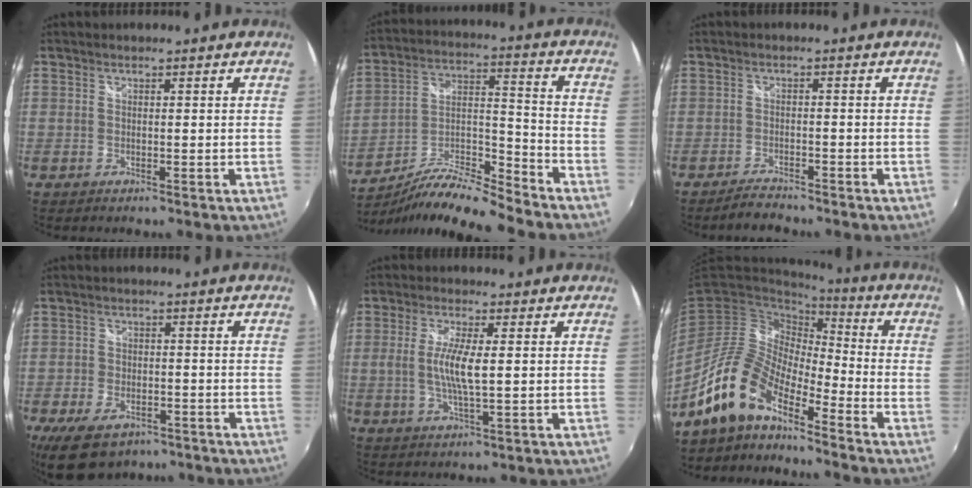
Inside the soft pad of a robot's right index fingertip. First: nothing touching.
{"total": 13.2, "force": [-11.3, 0.8, 6.8], "torque": [-0.123, 0.006, -0.209]}
{"total": 3.2, "force": [-3.0, 1.0, 0.7], "torque": [-0.027, 0.004, -0.053]}
{"total": 11.7, "force": [-7.6, 6.4, 6.1], "torque": [-0.147, -0.016, -0.120]}
{"total": 6.4, "force": [0.1, 0.8, 6.3], "torque": [-0.124, -0.004, 0.001]}
{"total": 13.7, "force": [-10.2, 4.6, 7.9], "torque": [-0.151, 0.009, -0.210]}